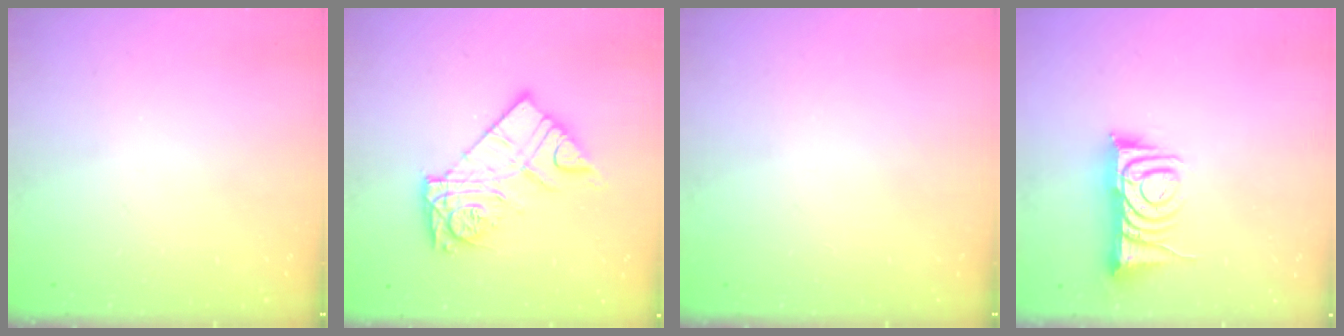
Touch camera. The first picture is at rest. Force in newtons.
{"total": 14.8, "press": 14.7, "slide": 1.6}
{"total": 0.0}
{"total": 8.4, "press": 8.3, "slide": 1.0}